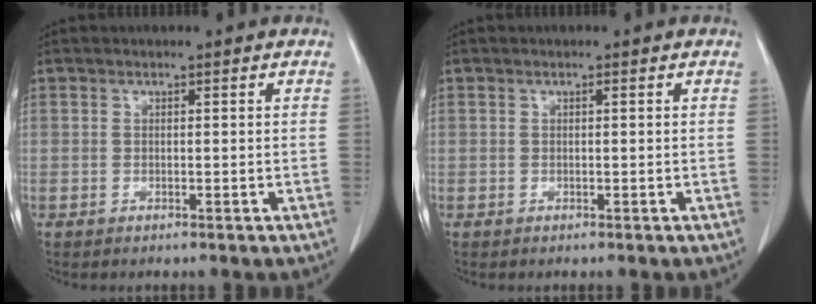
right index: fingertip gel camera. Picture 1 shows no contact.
{"total": 0.0}